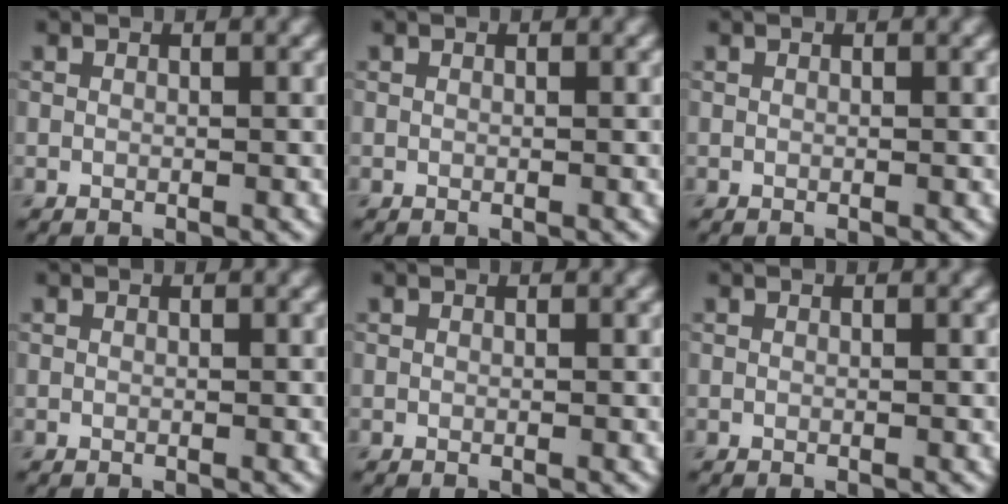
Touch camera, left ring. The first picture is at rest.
{"total": 0.0}
{"total": 0.0}
{"total": 0.0}
{"total": 0.0}
{"total": 0.0}